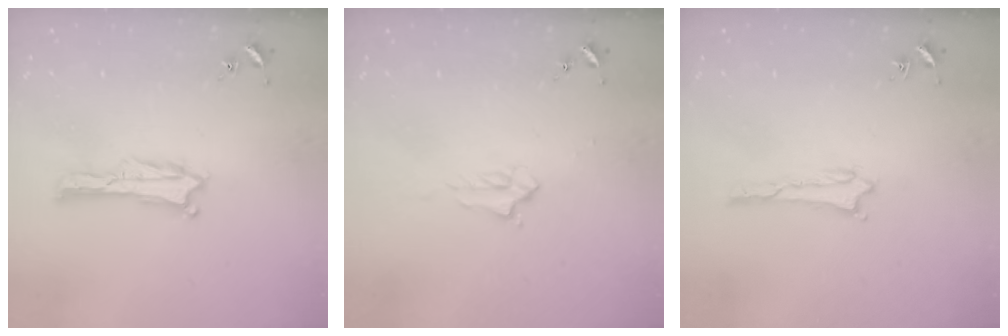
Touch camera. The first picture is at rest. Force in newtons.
{"total": 1.7, "press": 1.6, "slide": 0.2}
{"total": 0.9, "press": 0.8, "slide": 0.1}